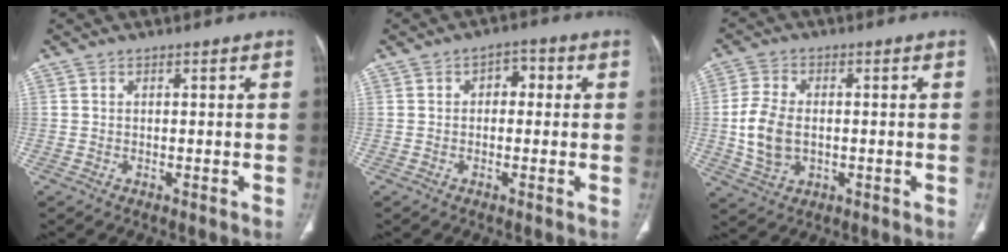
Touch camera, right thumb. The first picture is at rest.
{"total": 3.5, "force": [0.4, 2.5, 2.5], "torque": [-0.016, 0.013, -0.003]}
{"total": 8.8, "force": [-0.6, 5.9, 6.5], "torque": [-0.131, 0.003, -0.009]}